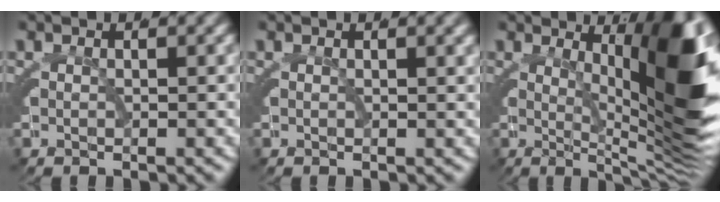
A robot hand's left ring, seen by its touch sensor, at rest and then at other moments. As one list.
[{"total": 0.5, "force": [0.3, -0.3, 0.3], "torque": [-0.003, 0.000, 0.006]}, {"total": 15.4, "force": [2.3, 5.0, 14.4], "torque": [-0.151, 0.015, 0.029]}]